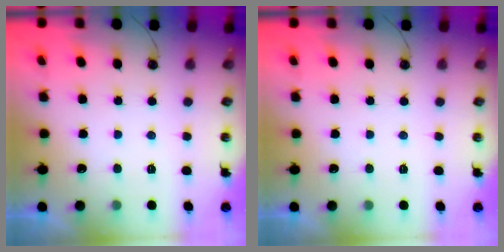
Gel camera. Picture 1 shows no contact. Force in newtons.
{"total": 0.0}